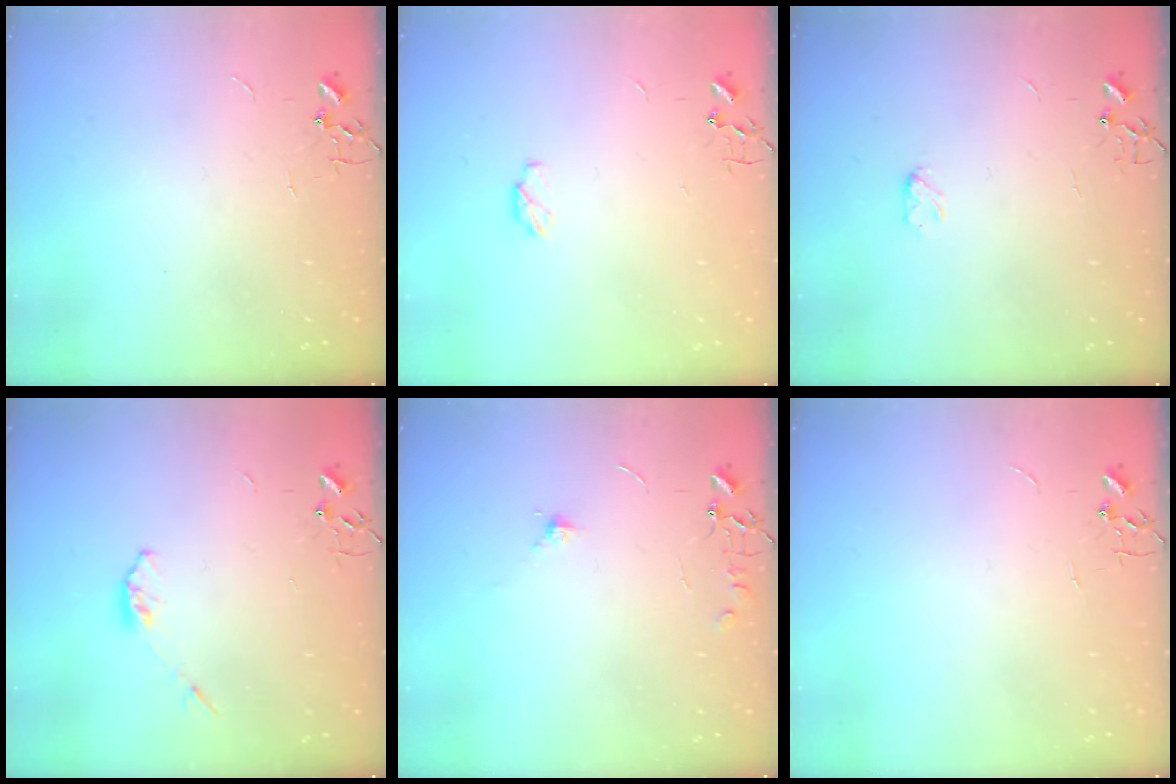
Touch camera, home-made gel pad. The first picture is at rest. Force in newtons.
{"total": 4.0, "press": 3.9, "slide": 0.6}
{"total": 3.5, "press": 3.5, "slide": 0.5}
{"total": 3.1, "press": 3.1, "slide": 0.5}
{"total": 6.8, "press": 6.8, "slide": 0.8}
{"total": 0.0}